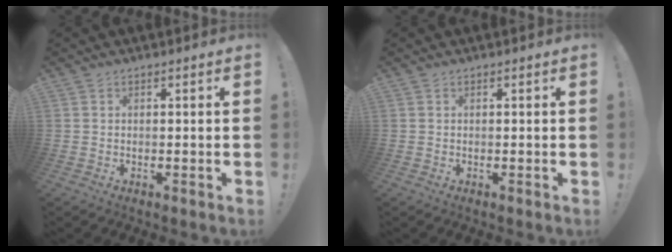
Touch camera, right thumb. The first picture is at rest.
{"total": 0.0}